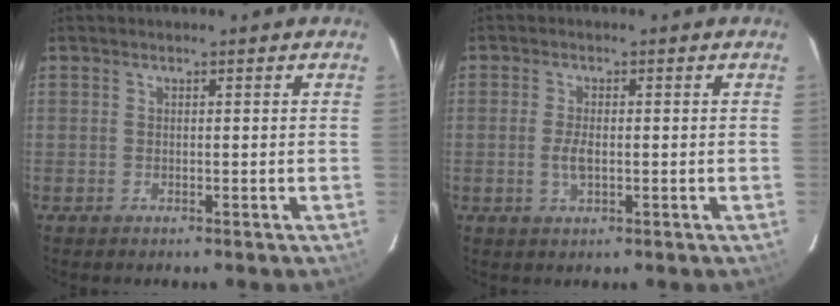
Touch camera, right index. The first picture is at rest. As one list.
[{"total": 3.2, "force": [-0.6, 1.4, 2.8], "torque": [-0.058, -0.003, -0.010]}]